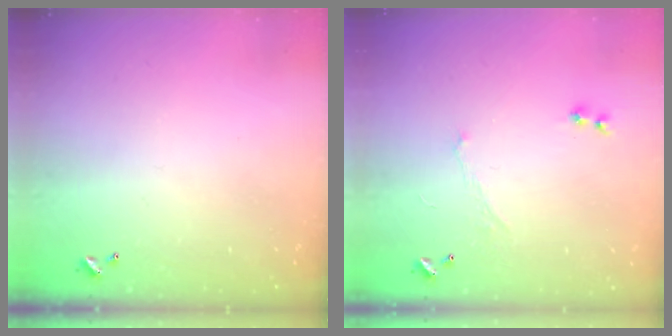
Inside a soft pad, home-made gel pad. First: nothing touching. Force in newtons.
{"total": 1.2, "press": 1.0, "slide": 0.8}